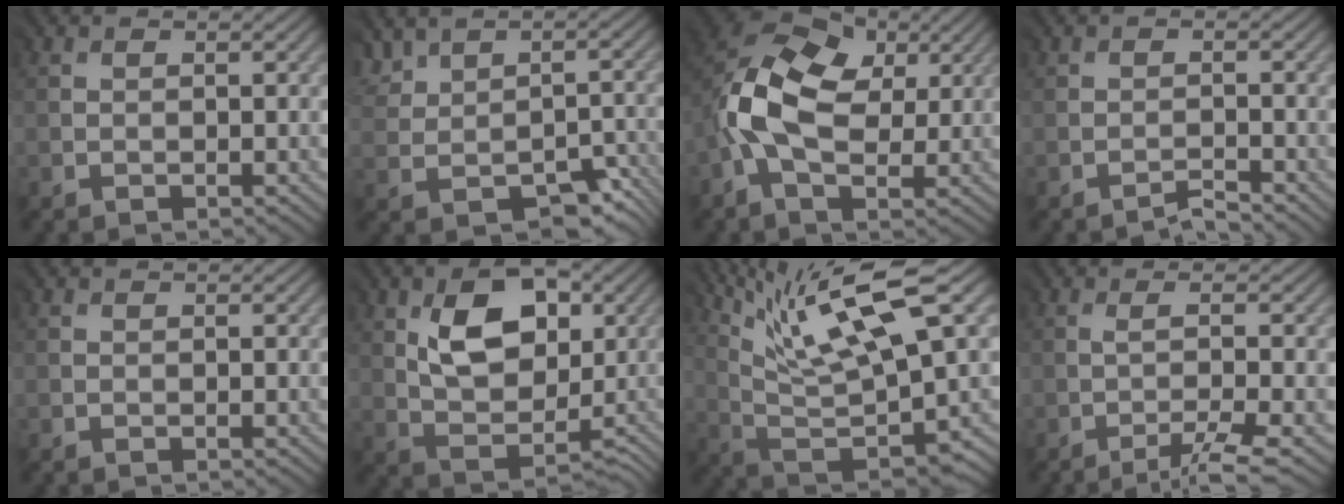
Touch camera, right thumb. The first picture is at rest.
{"total": 3.9, "force": [0.5, 3.4, 1.8], "torque": [-0.025, -0.010, 0.018]}
{"total": 11.4, "force": [2.0, 7.9, 7.9], "torque": [-0.189, 0.005, 0.027]}
{"total": 2.0, "force": [-1.3, -0.7, -1.3], "torque": [0.026, 0.004, -0.034]}
{"total": 0.0}
{"total": 8.5, "force": [3.4, 5.4, 5.7], "torque": [-0.100, 0.004, 0.059]}
{"total": 14.5, "force": [9.2, 3.0, 10.8], "torque": [-0.214, 0.008, 0.174]}
{"total": 4.2, "force": [-2.1, 0.4, 3.6], "torque": [-0.054, -0.003, -0.040]}